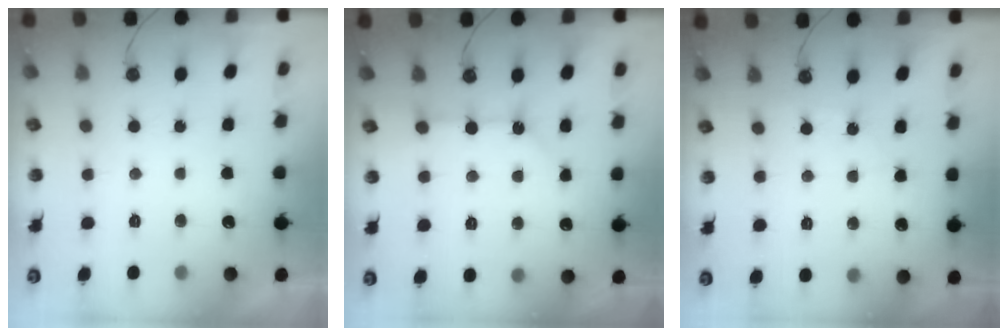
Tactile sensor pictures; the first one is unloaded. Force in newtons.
{"total": 2.9, "press": 2.9, "slide": 0.5}
{"total": 5.6, "press": 5.6, "slide": 0.8}